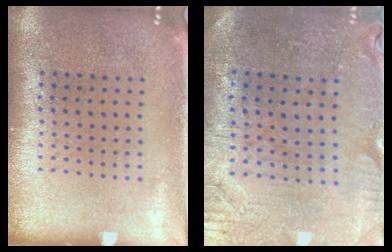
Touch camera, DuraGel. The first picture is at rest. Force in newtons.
{"total": 0.6, "press": 0.5, "slide": 0.3}